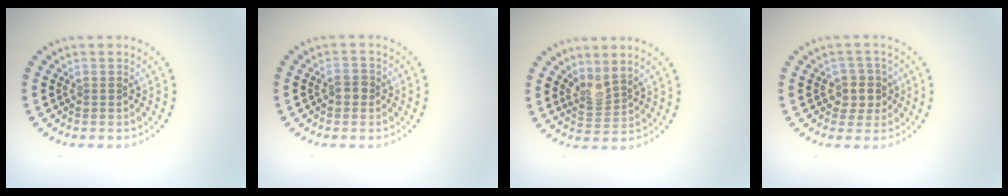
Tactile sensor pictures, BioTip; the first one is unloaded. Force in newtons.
{"total": 1.3, "press": 1.3, "slide": 0.3}
{"total": 2.1, "press": 1.5, "slide": 1.4}
{"total": 2.5, "press": 2.2, "slide": 1.2}